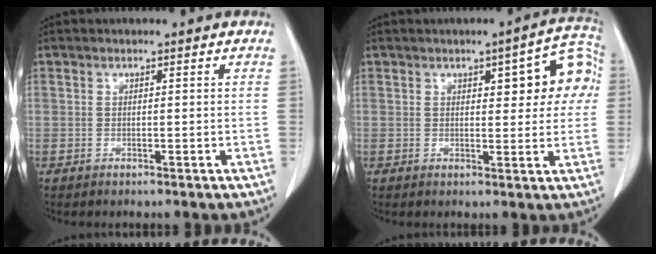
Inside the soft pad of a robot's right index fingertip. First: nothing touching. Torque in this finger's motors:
{"motor_torque": [0.58, 0.41, 0.11, 0.04]}